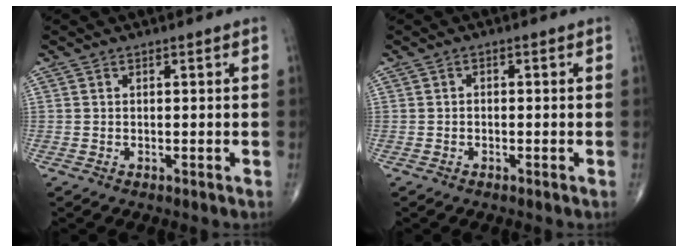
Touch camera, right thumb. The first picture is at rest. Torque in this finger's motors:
{"motor_torque": [-0.24, 0.00, -0.04, 0.04, -0.02]}